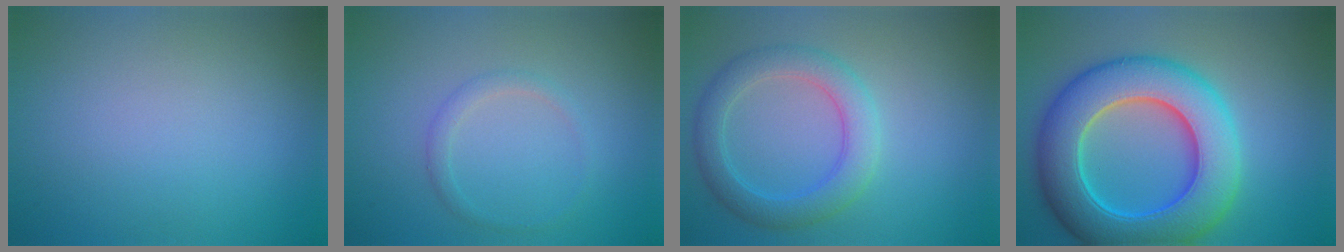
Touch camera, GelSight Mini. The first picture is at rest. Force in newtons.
{"total": 1.2, "press": 1.2, "slide": 0.1}
{"total": 4.0, "press": 4.0, "slide": 0.2}
{"total": 10.7, "press": 10.7, "slide": 0.4}